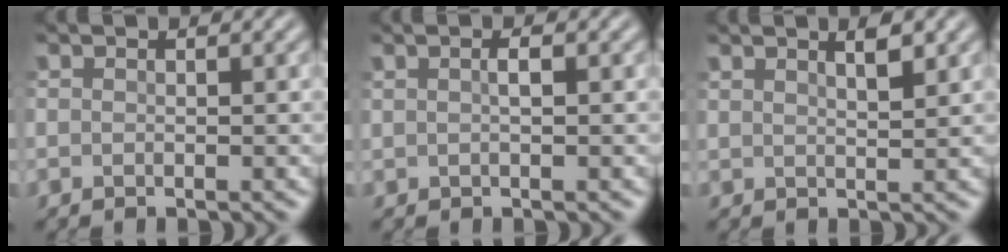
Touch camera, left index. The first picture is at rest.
{"total": 1.0, "force": [0.2, 0.2, 1.0], "torque": [-0.022, 0.003, 0.002]}
{"total": 2.0, "force": [1.3, 0.5, 1.4], "torque": [-0.016, 0.004, 0.018]}